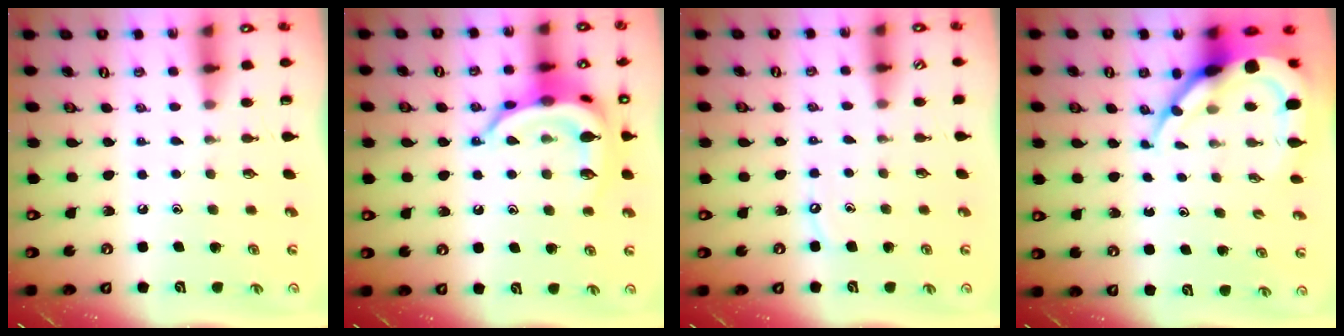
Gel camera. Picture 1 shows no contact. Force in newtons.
{"total": 18.7, "press": 18.7, "slide": 0.3}
{"total": 3.6, "press": 3.6, "slide": 0.3}
{"total": 11.4, "press": 11.3, "slide": 1.2}